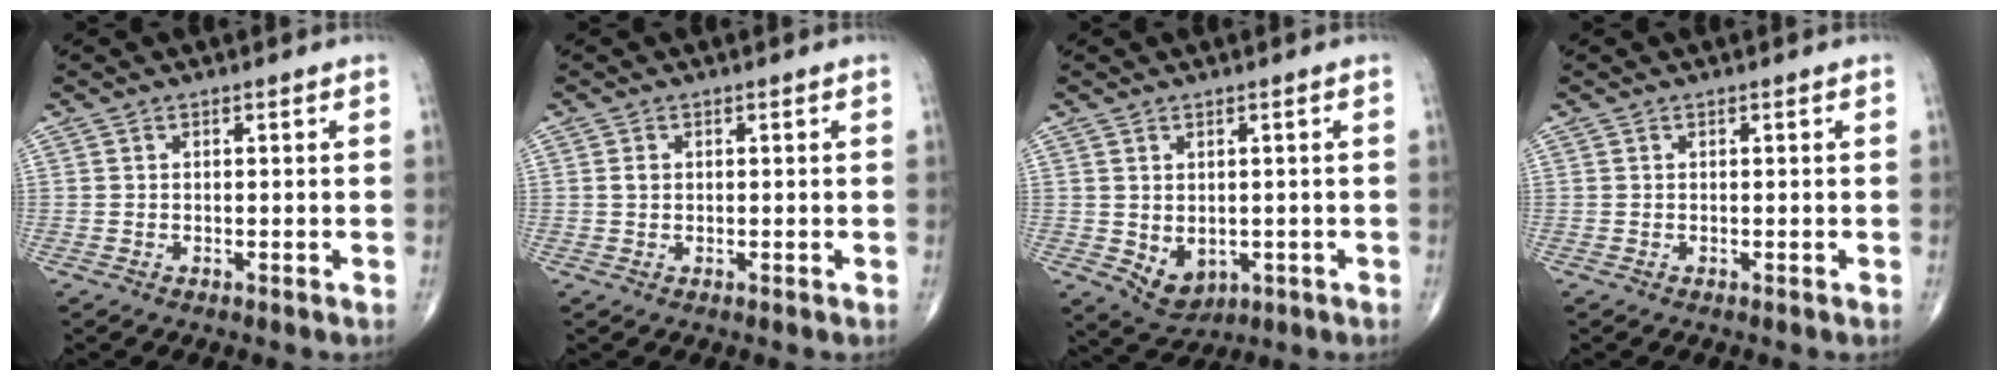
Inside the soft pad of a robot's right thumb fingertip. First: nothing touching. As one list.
[{"total": 1.1, "force": [0.2, 0.8, 0.7], "torque": [-0.011, 0.002, 0.004]}, {"total": 6.0, "force": [-1.1, 4.4, 3.9], "torque": [-0.041, -0.005, 0.003]}, {"total": 0.0}]